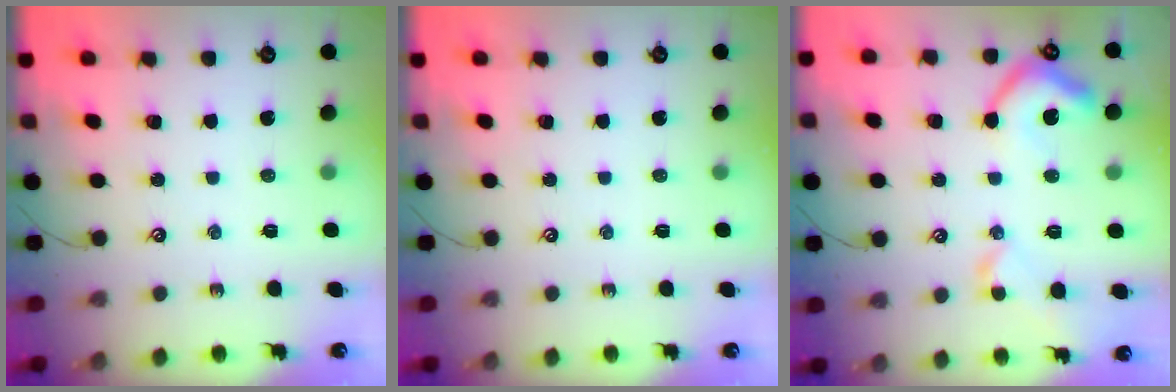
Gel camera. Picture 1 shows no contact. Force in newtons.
{"total": 0.0}
{"total": 9.5, "press": 9.4, "slide": 1.5}